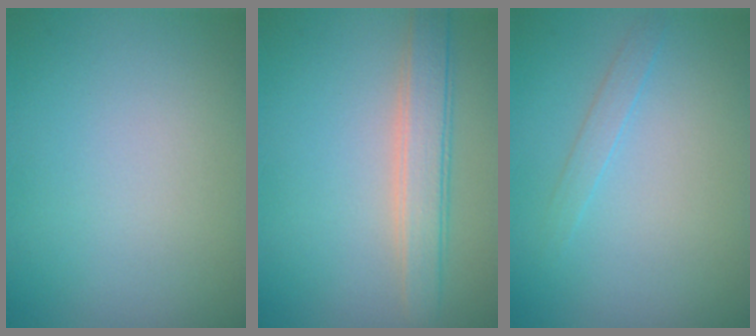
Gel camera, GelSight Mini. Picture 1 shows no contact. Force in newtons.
{"total": 3.2, "press": 3.2, "slide": 0.2}
{"total": 1.1, "press": 1.1, "slide": 0.1}